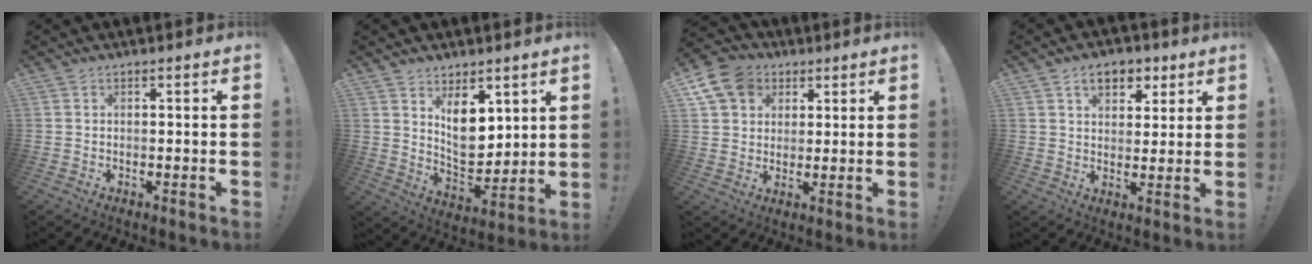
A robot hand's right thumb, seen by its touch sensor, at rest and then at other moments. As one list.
[{"total": 10.9, "force": [5.6, 7.0, 6.2], "torque": [-0.080, -0.045, 0.108]}, {"total": 11.4, "force": [4.7, 9.3, 4.5], "torque": [-0.069, -0.018, 0.096]}, {"total": 8.9, "force": [4.5, 6.0, 4.9], "torque": [-0.061, -0.013, 0.082]}]